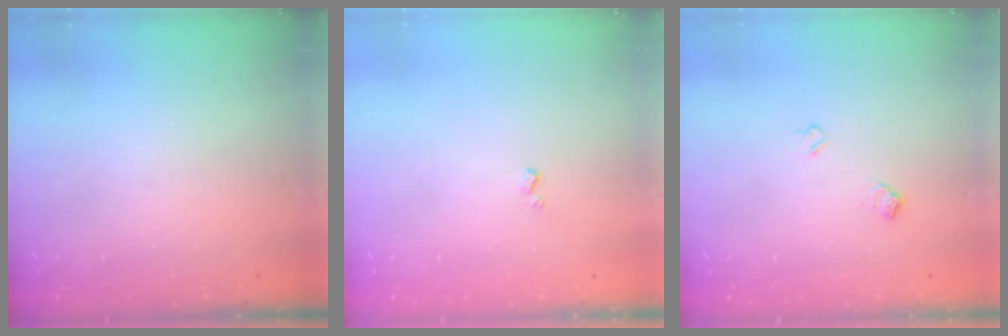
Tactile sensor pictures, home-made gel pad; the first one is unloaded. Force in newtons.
{"total": 0.7, "press": 0.7, "slide": 0.2}
{"total": 5.1, "press": 5.0, "slide": 0.9}